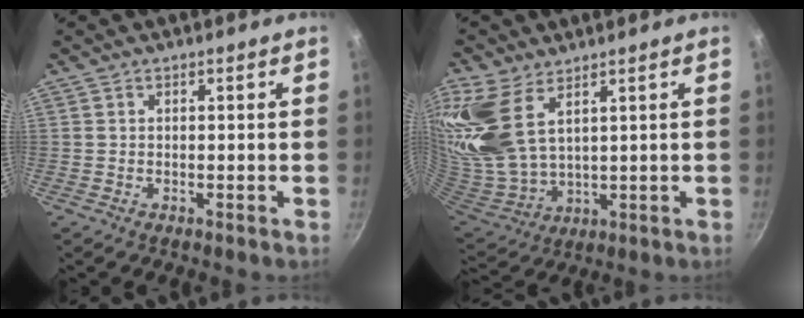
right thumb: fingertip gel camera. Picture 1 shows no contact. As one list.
[{"total": 17.3, "force": [8.9, 9.1, 11.7], "torque": [-0.260, -0.035, 0.194]}]